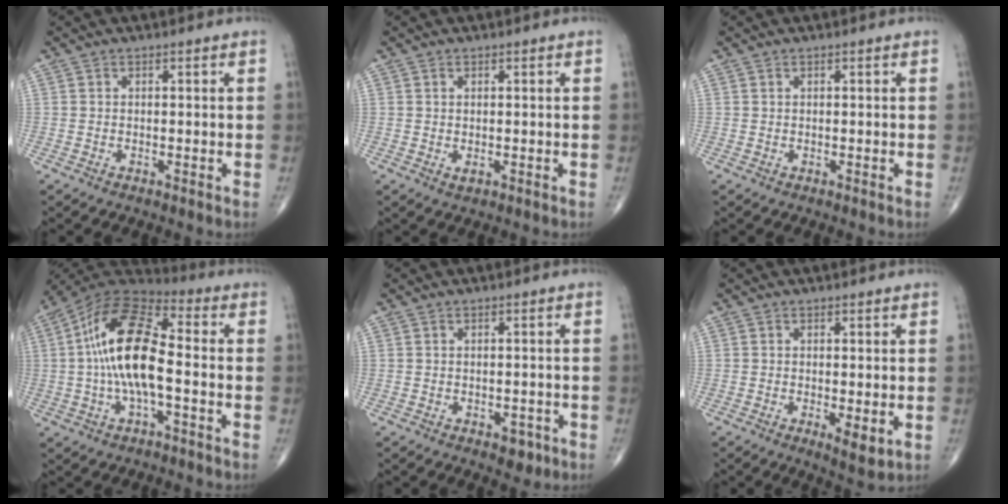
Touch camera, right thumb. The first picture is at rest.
{"total": 1.0, "force": [-0.1, 0.5, 0.9], "torque": [-0.015, -0.002, 0.000]}
{"total": 0.0}
{"total": 16.7, "force": [-0.8, 6.7, 15.3], "torque": [-0.296, 0.039, -0.024]}
{"total": 3.1, "force": [-1.5, 1.8, 2.0], "torque": [-0.013, 0.006, -0.014]}
{"total": 4.1, "force": [-0.9, 1.4, 3.8], "torque": [-0.063, -0.014, -0.014]}